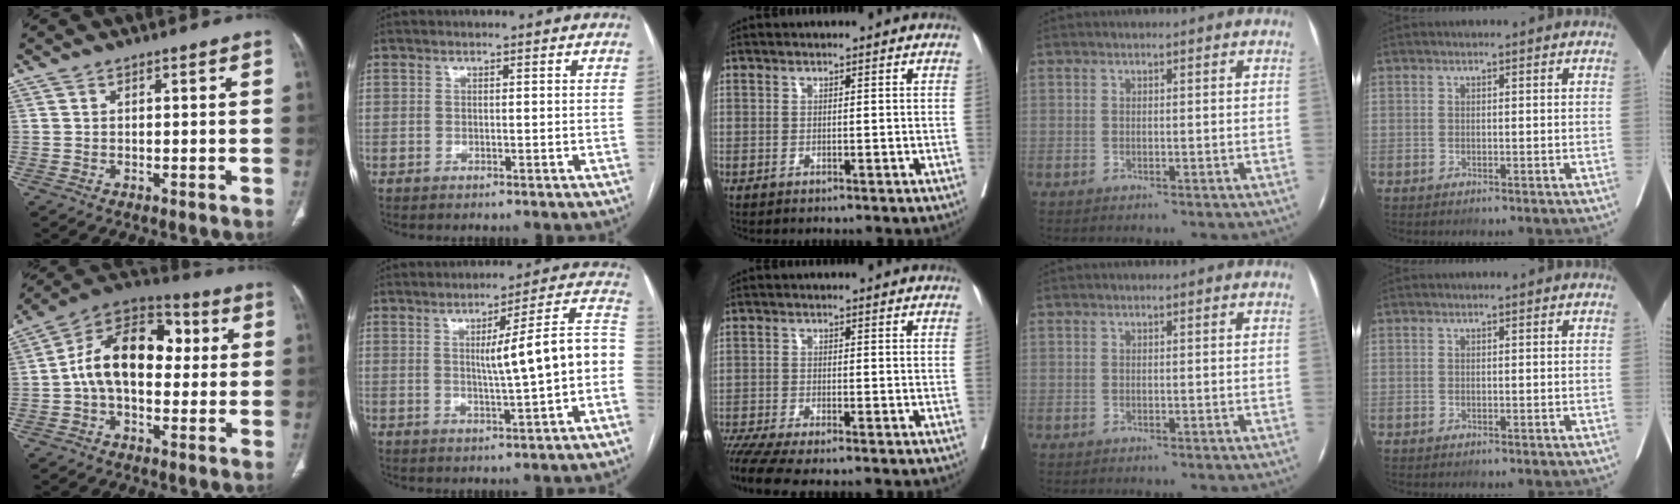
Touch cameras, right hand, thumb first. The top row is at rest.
{"thumb": {"total": 16.6, "force": [1.1, 10.5, 12.8], "torque": [-0.186, 0.042, 0.007]}, "index": {"total": 11.2, "force": [-0.7, 0.0, 11.1], "torque": [-0.147, 0.023, -0.011]}, "middle": {"total": 6.3, "force": [-5.2, 0.2, 3.5], "torque": [-0.059, -0.015, -0.091]}}